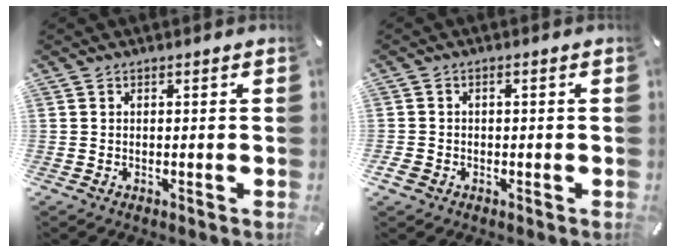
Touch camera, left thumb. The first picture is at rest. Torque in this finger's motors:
{"motor_torque": [-0.02, -0.15, 0.05, 0.03, -0.03]}